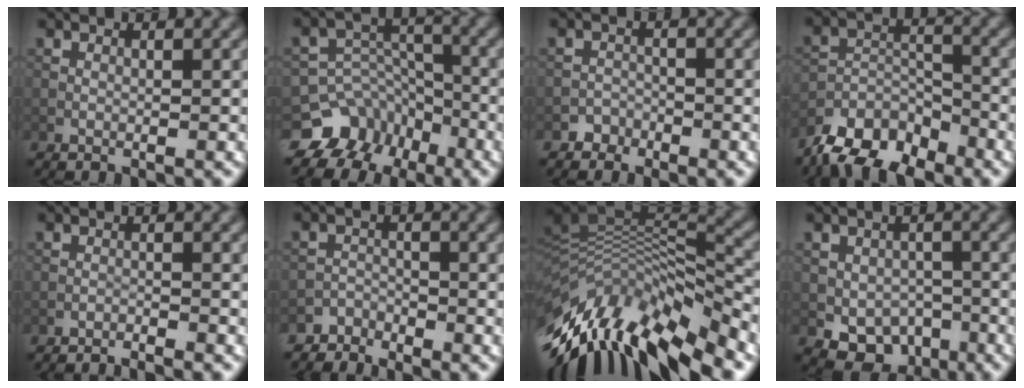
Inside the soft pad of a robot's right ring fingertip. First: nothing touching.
{"total": 8.4, "force": [-6.0, 5.9, 0.8], "torque": [0.001, 0.010, -0.100]}
{"total": 1.8, "force": [-1.4, 1.1, -0.2], "torque": [0.012, 0.008, -0.021]}
{"total": 7.9, "force": [-6.7, 3.1, 2.9], "torque": [-0.047, -0.009, -0.128]}
{"total": 1.9, "force": [-1.9, -0.1, 0.3], "torque": [-0.010, 0.000, -0.035]}
{"total": 2.4, "force": [-2.2, 0.9, -0.3], "torque": [0.014, 0.004, -0.044]}
{"total": 13.0, "force": [-5.7, 4.6, 10.7], "torque": [-0.200, 0.016, -0.097]}
{"total": 5.5, "force": [-2.2, 4.1, 2.8], "torque": [-0.037, -0.007, -0.032]}